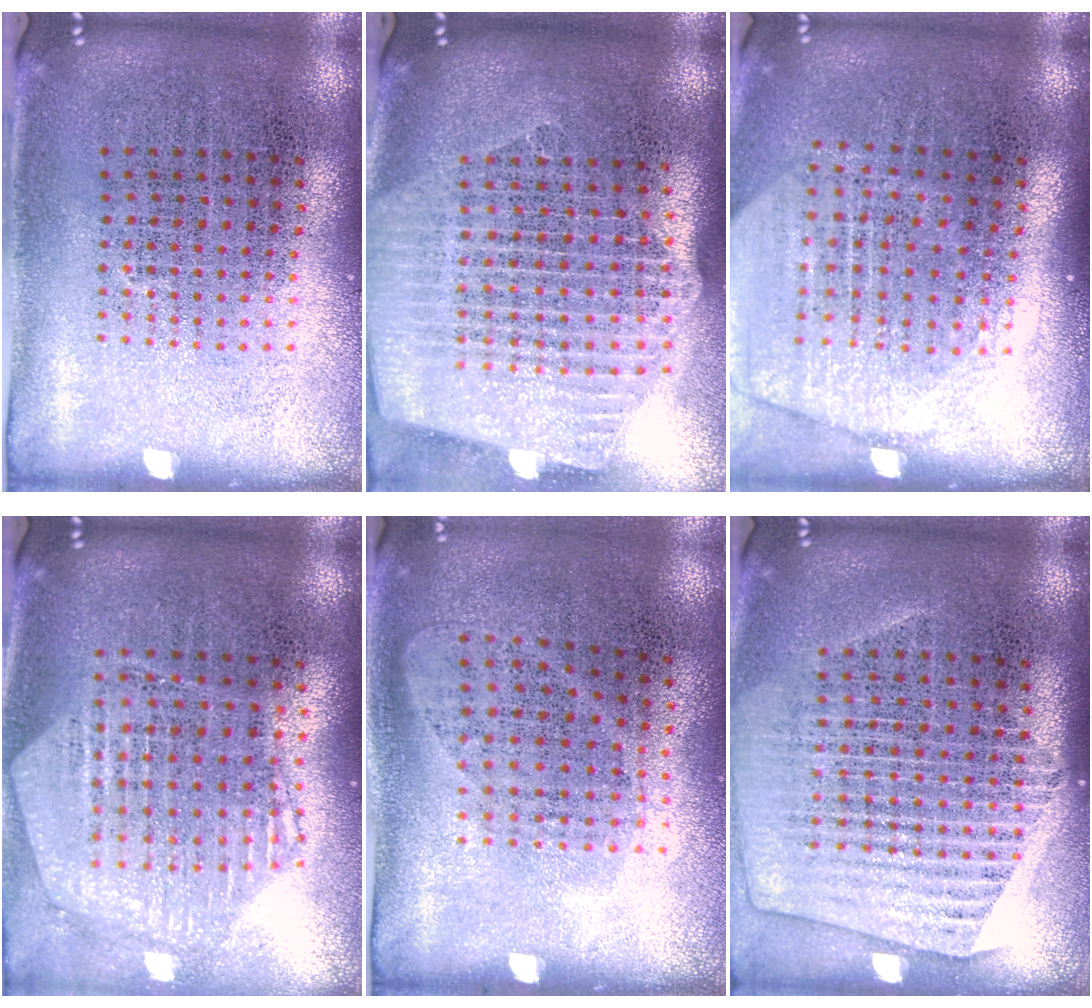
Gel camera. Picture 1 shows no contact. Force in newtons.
{"total": 2.6, "press": 2.2, "slide": 1.4}
{"total": 1.9, "press": 1.6, "slide": 1.0}
{"total": 1.1, "press": 1.1, "slide": 0.2}
{"total": 1.0, "press": 0.8, "slide": 0.5}
{"total": 1.3, "press": 1.2, "slide": 0.5}